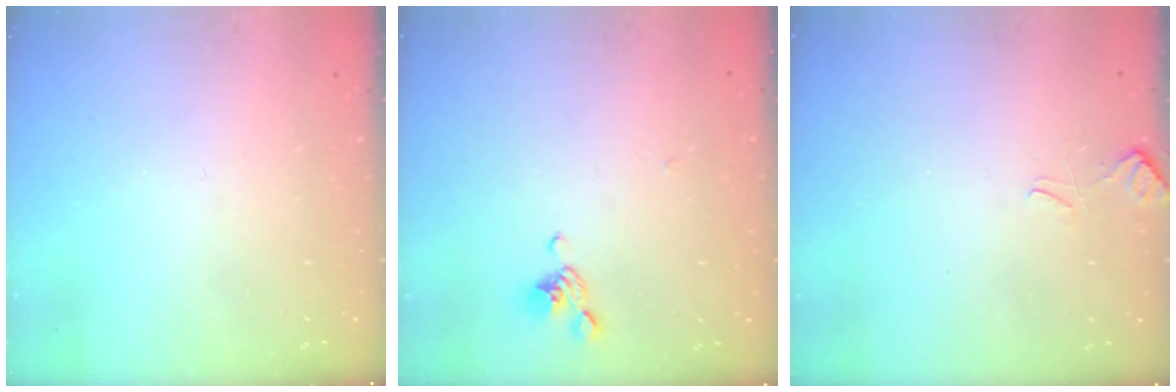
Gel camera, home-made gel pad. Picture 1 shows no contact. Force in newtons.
{"total": 6.2, "press": 6.2, "slide": 0.5}
{"total": 2.6, "press": 2.5, "slide": 0.8}